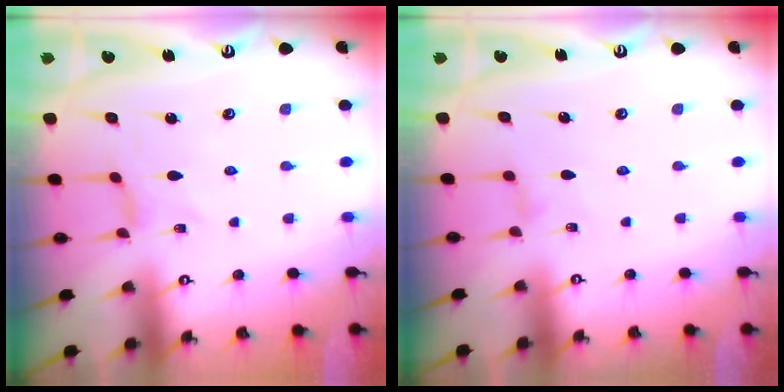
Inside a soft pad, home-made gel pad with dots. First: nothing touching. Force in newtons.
{"total": 0.6, "press": 0.5, "slide": 0.3}